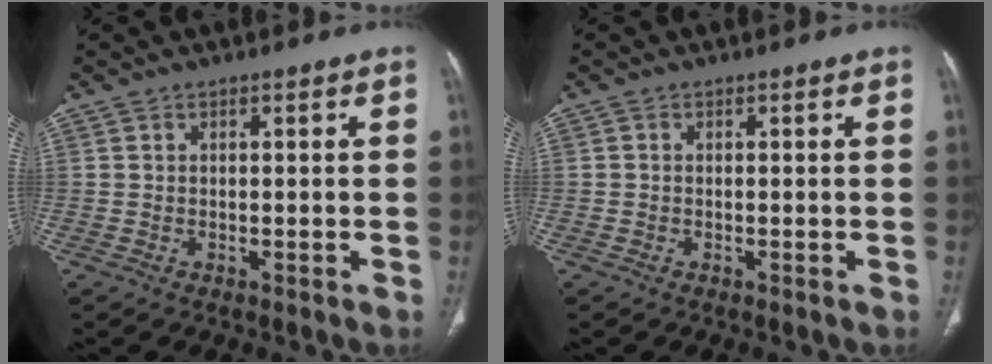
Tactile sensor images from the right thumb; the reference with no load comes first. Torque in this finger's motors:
{"motor_torque": [0.02, -0.26, -0.12, 0.18, 0.02]}